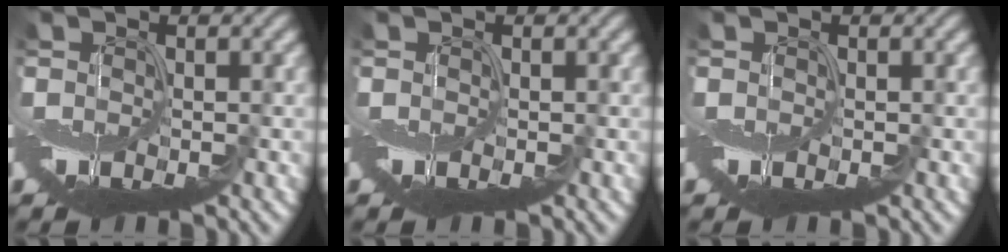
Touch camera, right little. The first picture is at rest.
{"total": 0.0}
{"total": 0.0}